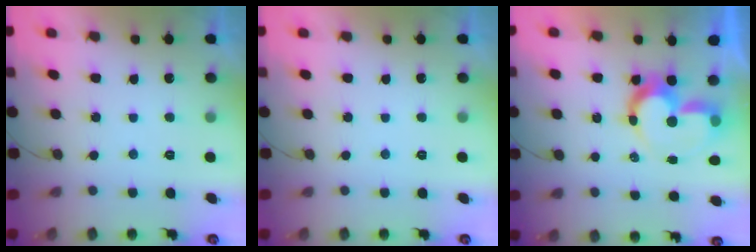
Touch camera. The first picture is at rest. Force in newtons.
{"total": 0.0}
{"total": 11.8, "press": 11.8, "slide": 1.0}